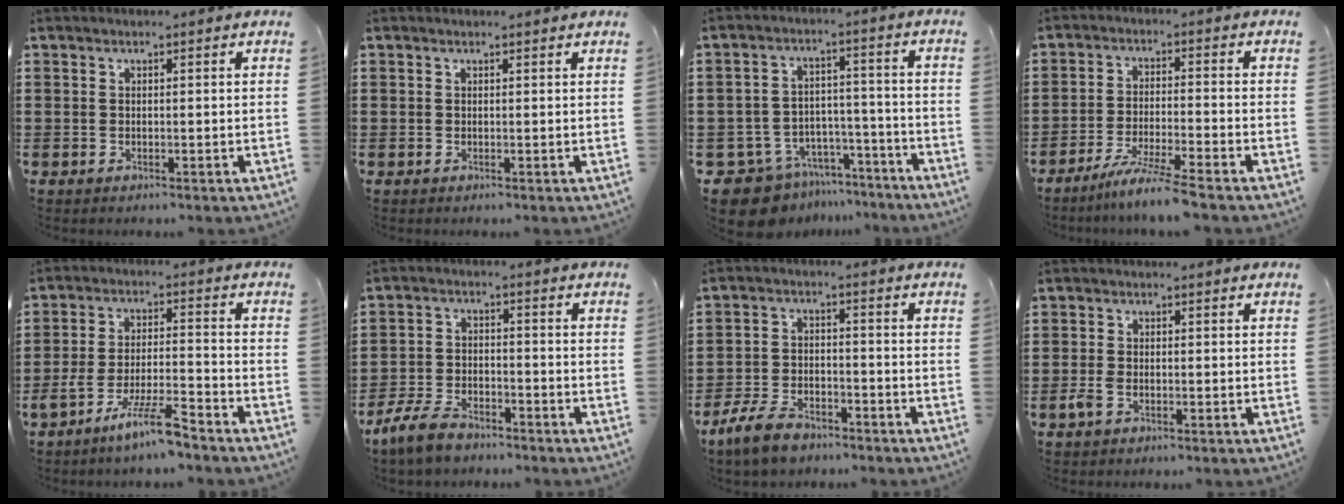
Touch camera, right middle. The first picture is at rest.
{"total": 0.0}
{"total": 9.5, "force": [-8.6, 3.5, 2.2], "torque": [-0.056, 0.027, -0.167]}
{"total": 5.7, "force": [-4.9, -0.8, 2.9], "torque": [-0.056, -0.020, -0.092]}
{"total": 8.1, "force": [-6.2, 0.5, 5.1], "torque": [-0.114, -0.011, -0.122]}
{"total": 6.1, "force": [-5.1, 2.0, 2.6], "torque": [-0.068, 0.002, -0.103]}
{"total": 6.3, "force": [-5.1, 2.3, 2.9], "torque": [-0.073, 0.003, -0.102]}
{"total": 2.2, "force": [-0.9, 1.1, 1.7], "torque": [-0.048, -0.004, -0.021]}